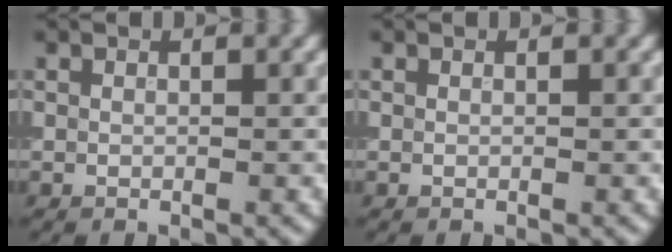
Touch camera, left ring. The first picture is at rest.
{"total": 0.0}